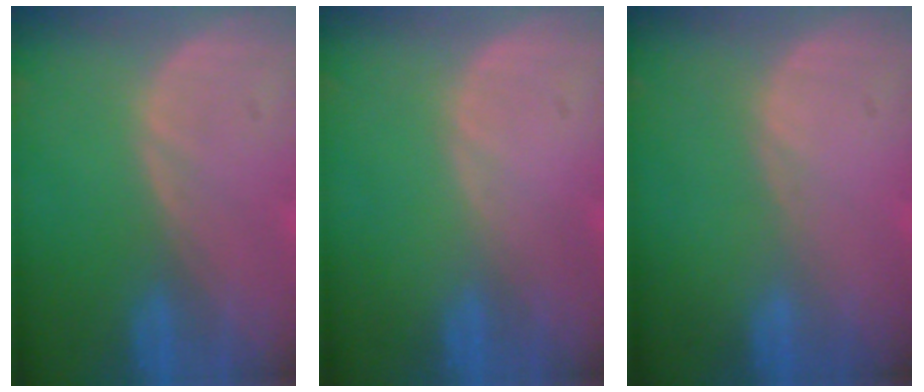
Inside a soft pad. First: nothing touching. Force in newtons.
{"total": 0.0}
{"total": 0.0}